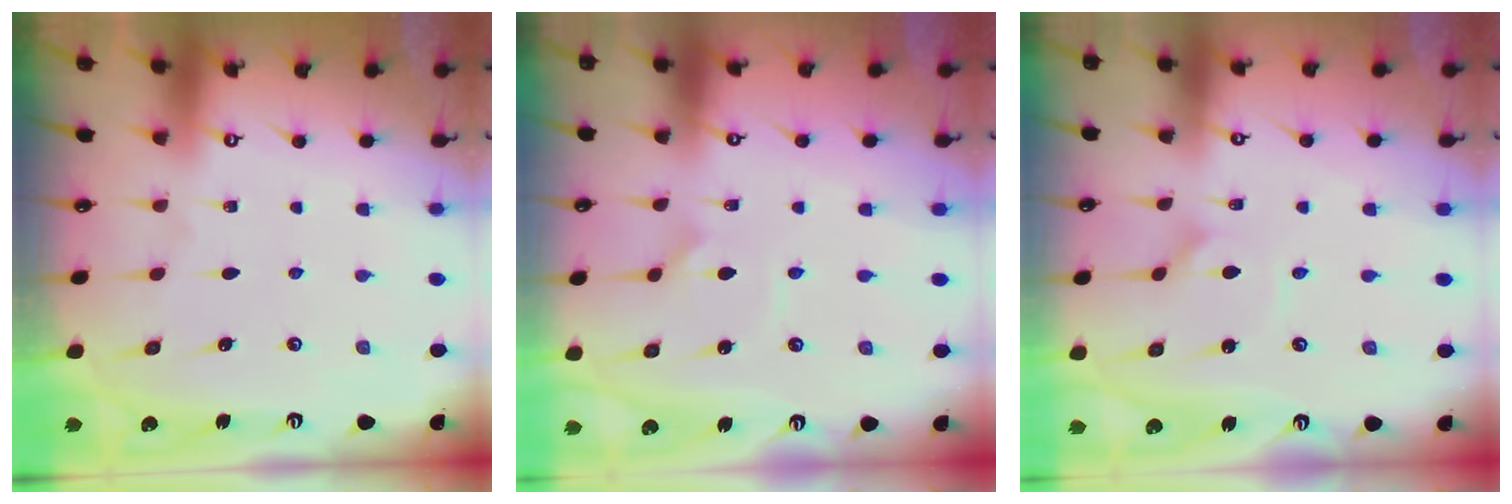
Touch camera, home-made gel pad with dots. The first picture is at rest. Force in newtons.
{"total": 2.7, "press": 2.7, "slide": 0.4}
{"total": 1.2, "press": 1.2, "slide": 0.1}